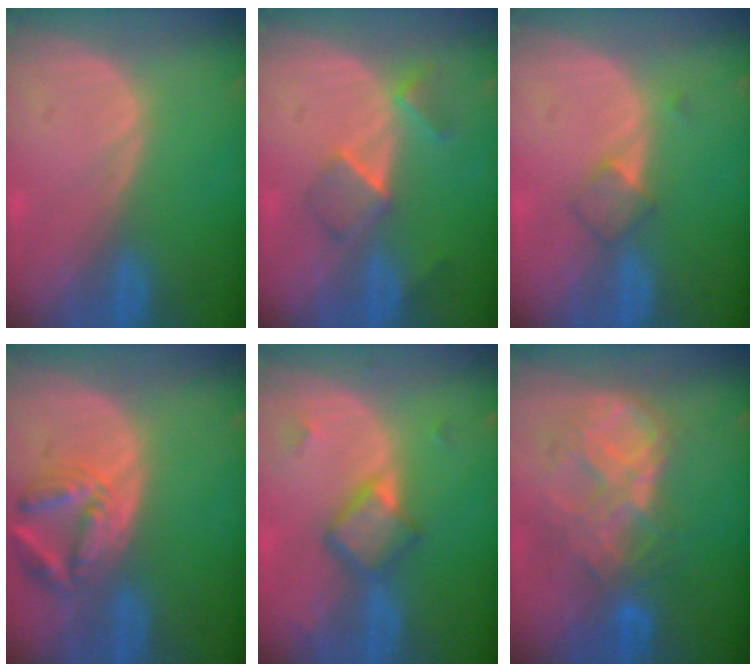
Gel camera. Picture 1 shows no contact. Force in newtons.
{"total": 5.4, "press": 4.6, "slide": 2.8}
{"total": 3.0, "press": 2.7, "slide": 1.2}
{"total": 7.0, "press": 6.4, "slide": 2.8}
{"total": 5.8, "press": 5.0, "slide": 3.0}
{"total": 9.1, "press": 7.8, "slide": 4.7}